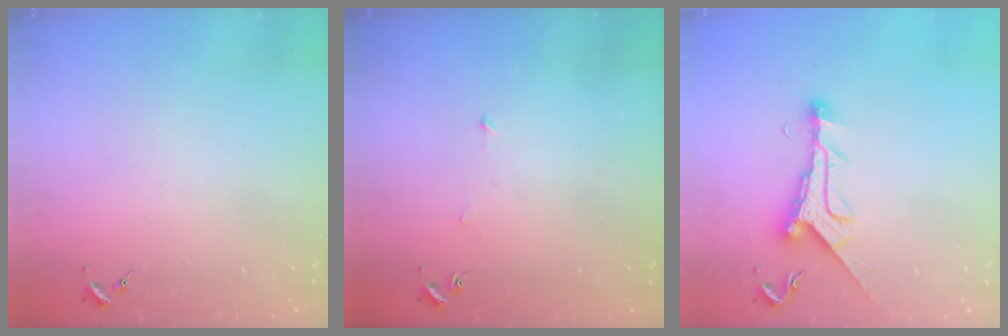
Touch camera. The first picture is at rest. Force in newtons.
{"total": 3.3, "press": 3.3, "slide": 0.3}
{"total": 9.6, "press": 9.6, "slide": 0.5}